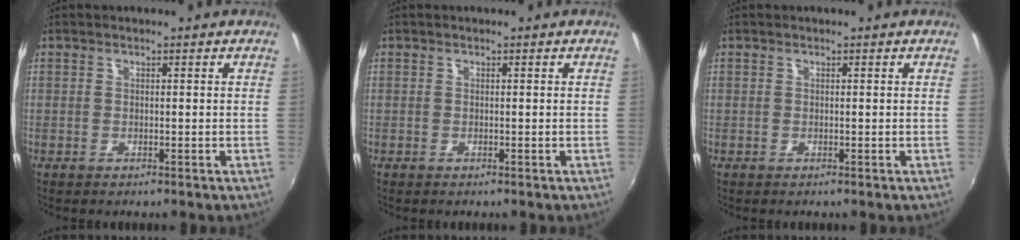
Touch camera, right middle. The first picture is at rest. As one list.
[{"total": 0.0}, {"total": 0.0}]